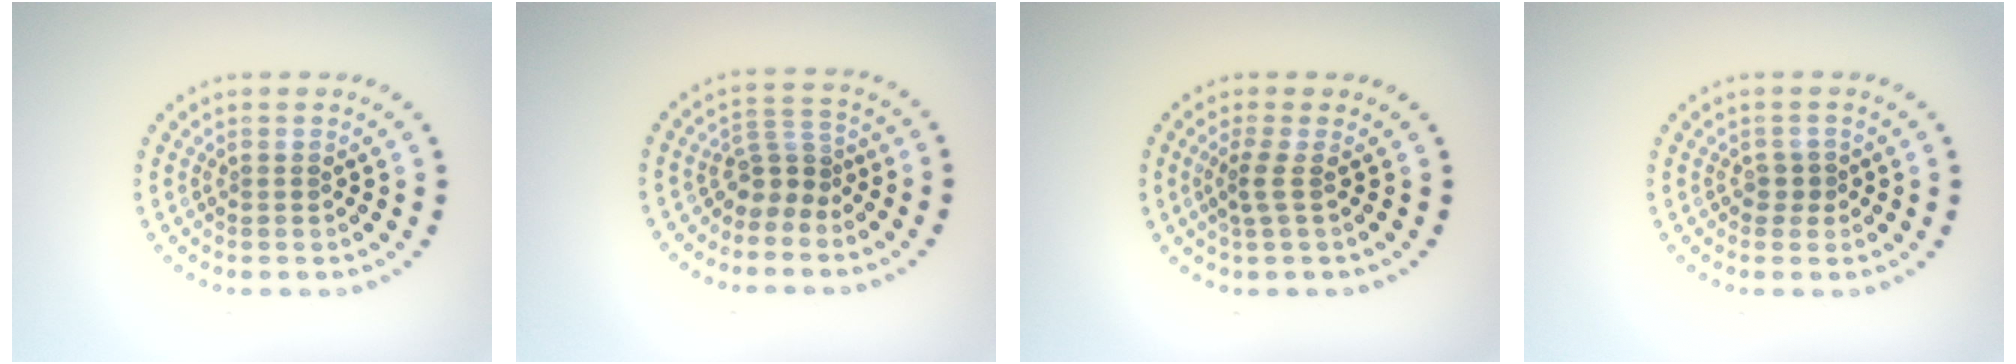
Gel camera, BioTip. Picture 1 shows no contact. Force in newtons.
{"total": 2.7, "press": 1.8, "slide": 2.0}
{"total": 1.7, "press": 1.1, "slide": 1.3}
{"total": 0.9, "press": 0.6, "slide": 0.6}